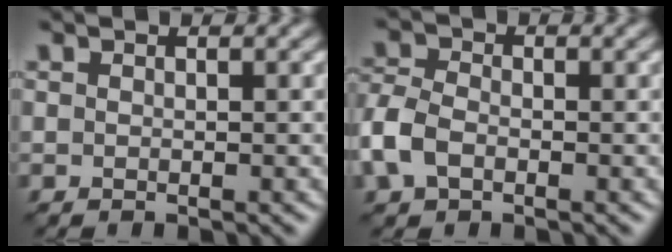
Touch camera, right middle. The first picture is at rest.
{"total": 4.1, "force": [-1.6, 2.7, 2.6], "torque": [-0.068, 0.003, -0.048]}